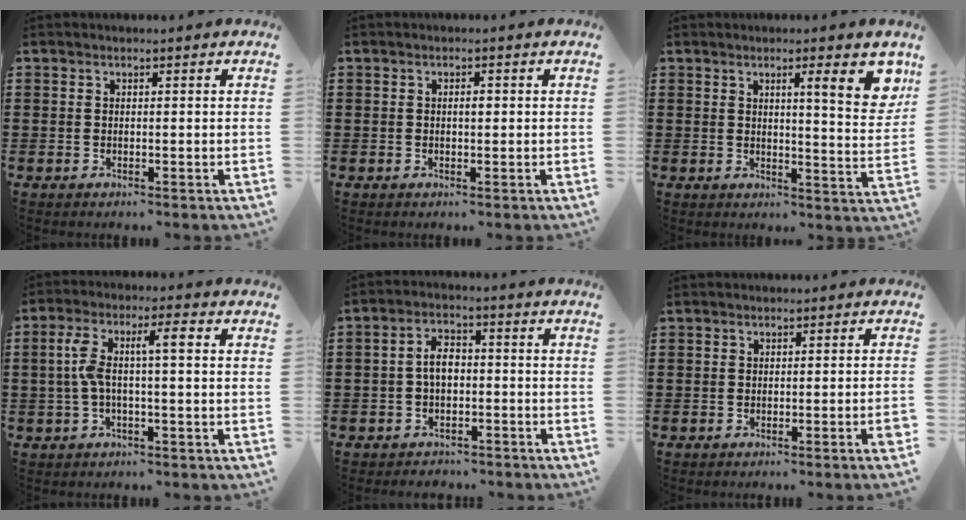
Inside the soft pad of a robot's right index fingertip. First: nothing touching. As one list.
[{"total": 1.2, "force": [0.1, 0.4, 1.2], "torque": [-0.023, 0.001, 0.000]}, {"total": 5.7, "force": [4.0, 0.9, 4.0], "torque": [-0.056, -0.017, 0.063]}, {"total": 6.6, "force": [0.2, 1.5, 6.5], "torque": [-0.142, 0.002, -0.009]}, {"total": 4.2, "force": [-1.5, 2.6, 3.0], "torque": [-0.064, 0.009, -0.031]}, {"total": 1.4, "force": [-0.8, -0.4, 1.1], "torque": [-0.018, -0.006, -0.015]}]